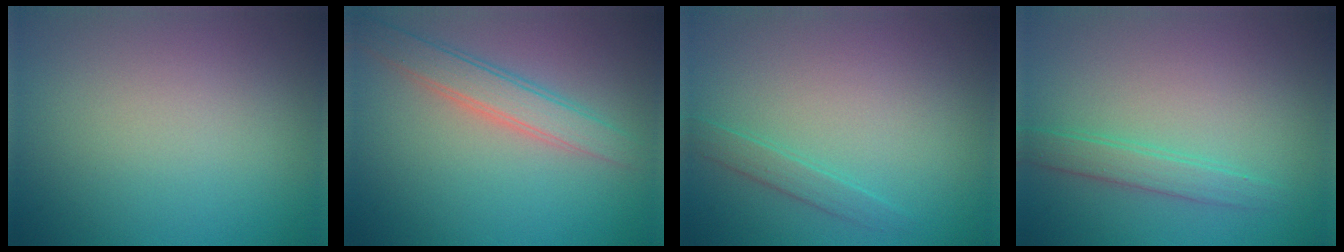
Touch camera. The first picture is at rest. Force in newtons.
{"total": 3.3, "press": 3.3, "slide": 0.2}
{"total": 1.3, "press": 1.3, "slide": 0.1}
{"total": 2.1, "press": 2.1, "slide": 0.1}